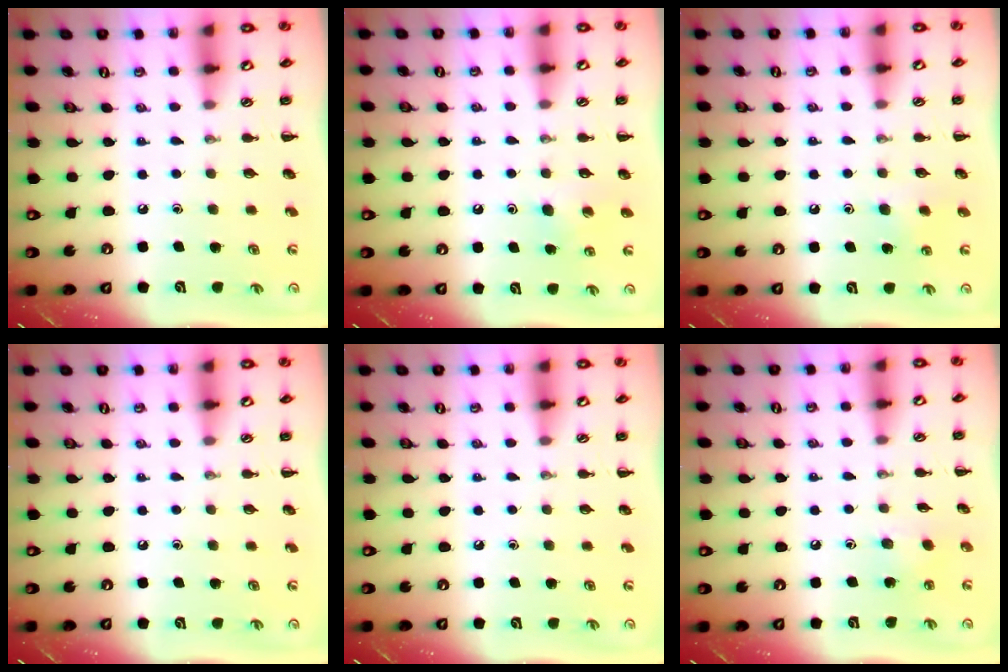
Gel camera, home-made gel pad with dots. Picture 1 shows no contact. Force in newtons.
{"total": 5.4, "press": 5.2, "slide": 1.5}
{"total": 6.2, "press": 6.0, "slide": 1.6}
{"total": 0.0}
{"total": 0.0}
{"total": 3.5, "press": 3.4, "slide": 0.9}